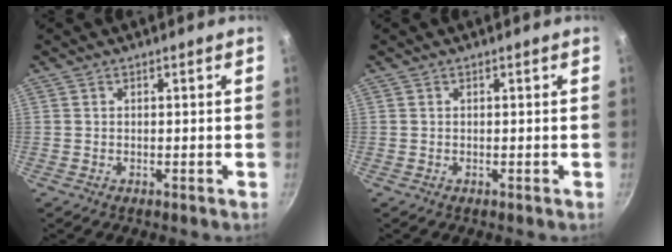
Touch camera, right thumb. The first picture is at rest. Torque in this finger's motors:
{"motor_torque": [0.03, 0.02, 0.00, 0.01, 0.00]}